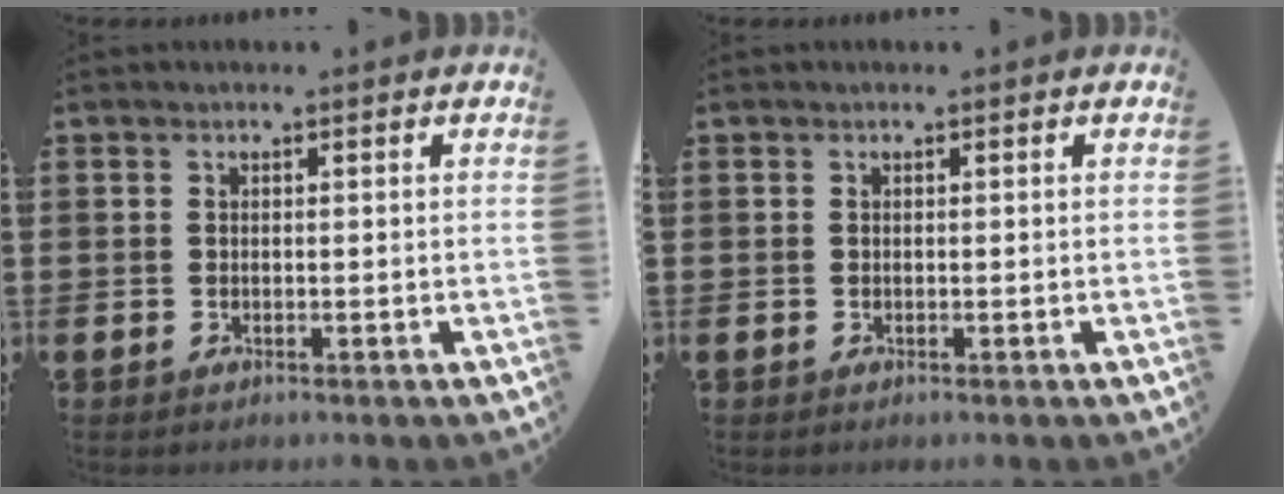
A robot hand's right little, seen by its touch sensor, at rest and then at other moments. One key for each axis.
{"total": 0.0}